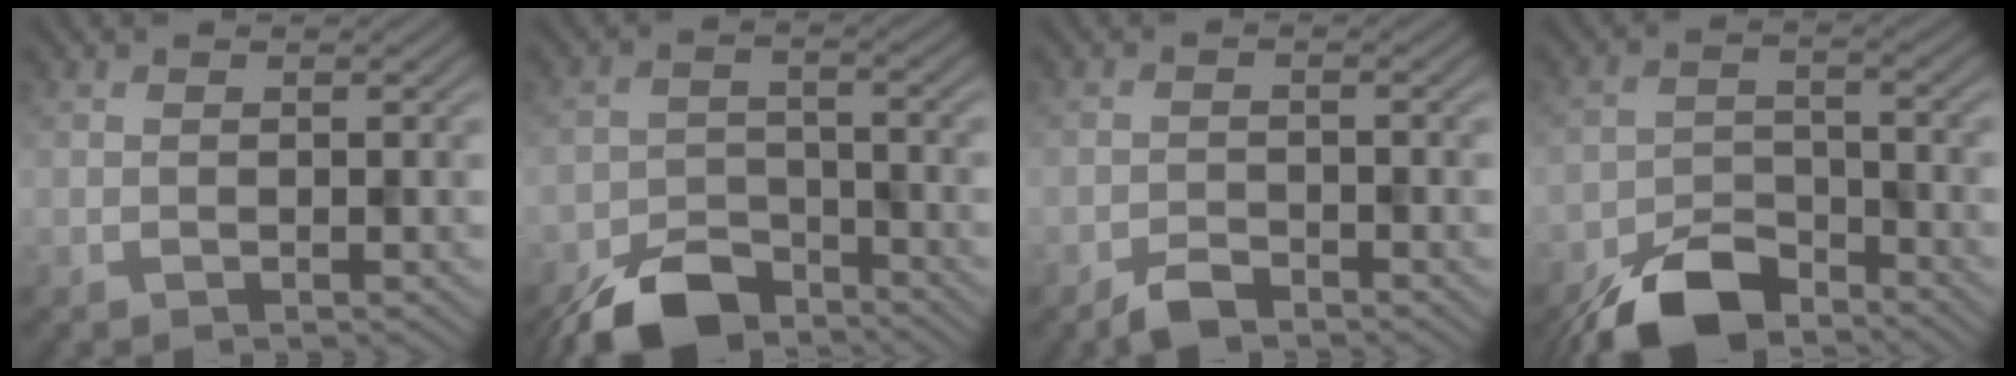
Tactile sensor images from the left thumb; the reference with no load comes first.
{"total": 8.3, "force": [-6.5, 3.6, 3.6], "torque": [-0.065, -0.011, -0.129]}
{"total": 2.6, "force": [-2.1, 0.9, 1.2], "torque": [-0.021, 0.000, -0.044]}
{"total": 9.0, "force": [-6.9, 3.8, 4.4], "torque": [-0.076, -0.008, -0.139]}